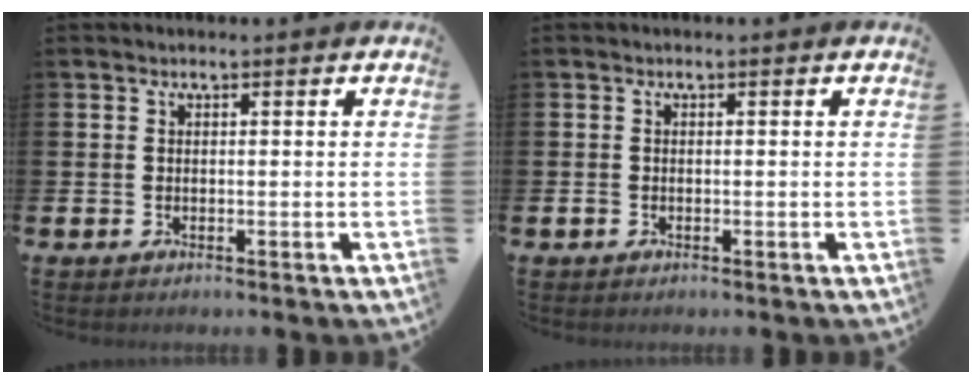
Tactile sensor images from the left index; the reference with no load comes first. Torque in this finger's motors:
{"motor_torque": [1.14, 0.73, 0.09, 0.04]}